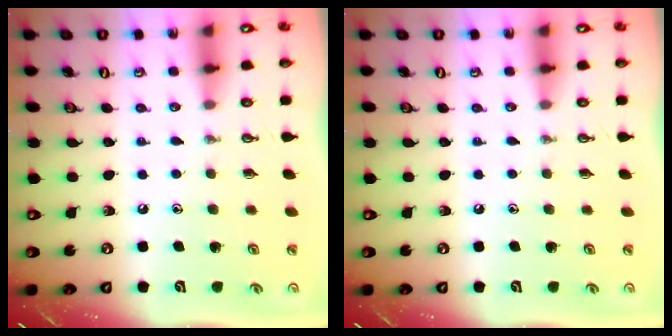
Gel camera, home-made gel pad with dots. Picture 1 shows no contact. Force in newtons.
{"total": 0.0}